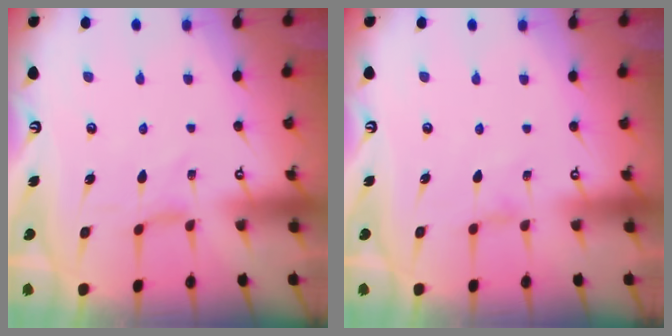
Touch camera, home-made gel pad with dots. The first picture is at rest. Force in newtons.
{"total": 0.0}